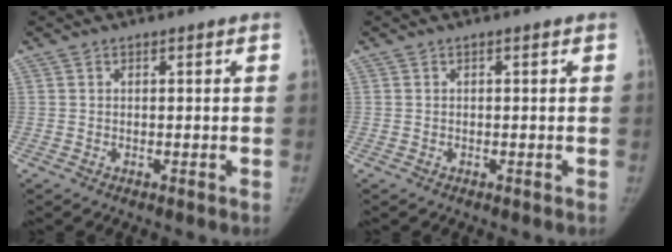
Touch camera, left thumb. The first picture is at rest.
{"total": 0.0}